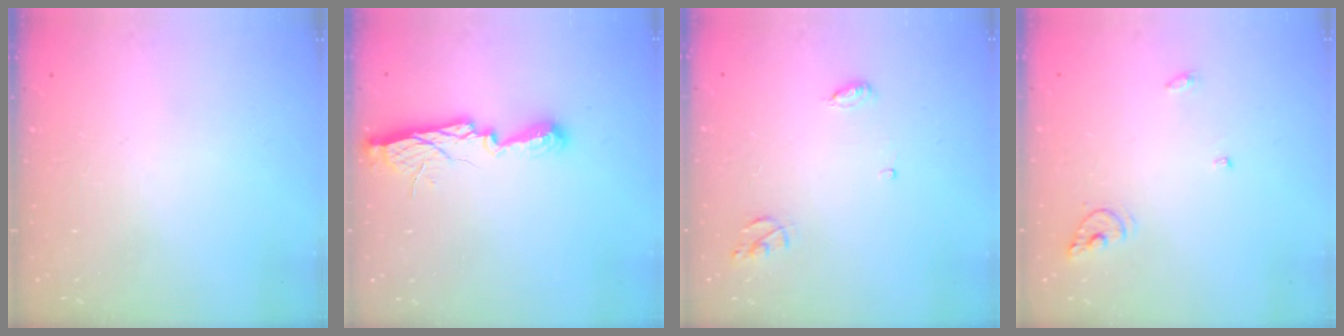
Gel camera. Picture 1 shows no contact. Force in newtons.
{"total": 10.1, "press": 10.1, "slide": 0.7}
{"total": 5.1, "press": 5.1, "slide": 0.4}
{"total": 5.8, "press": 5.8, "slide": 0.4}